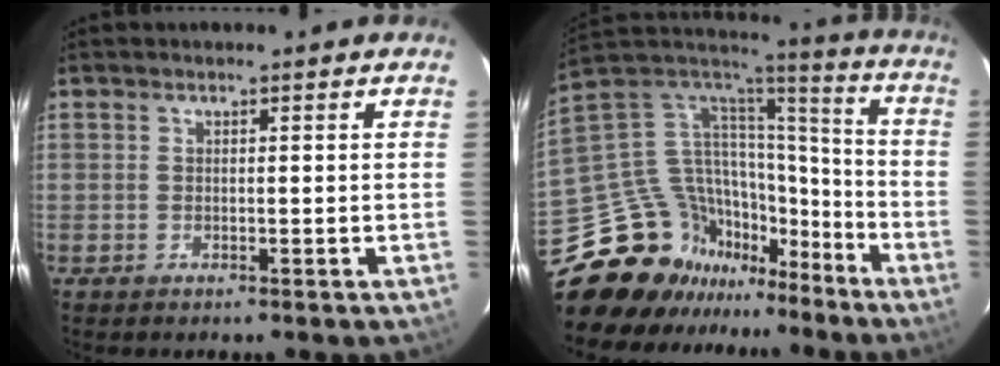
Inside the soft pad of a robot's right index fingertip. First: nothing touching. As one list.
[{"total": 29.0, "force": [-22.1, 15.5, 10.7], "torque": [-0.261, 0.038, -0.349]}]